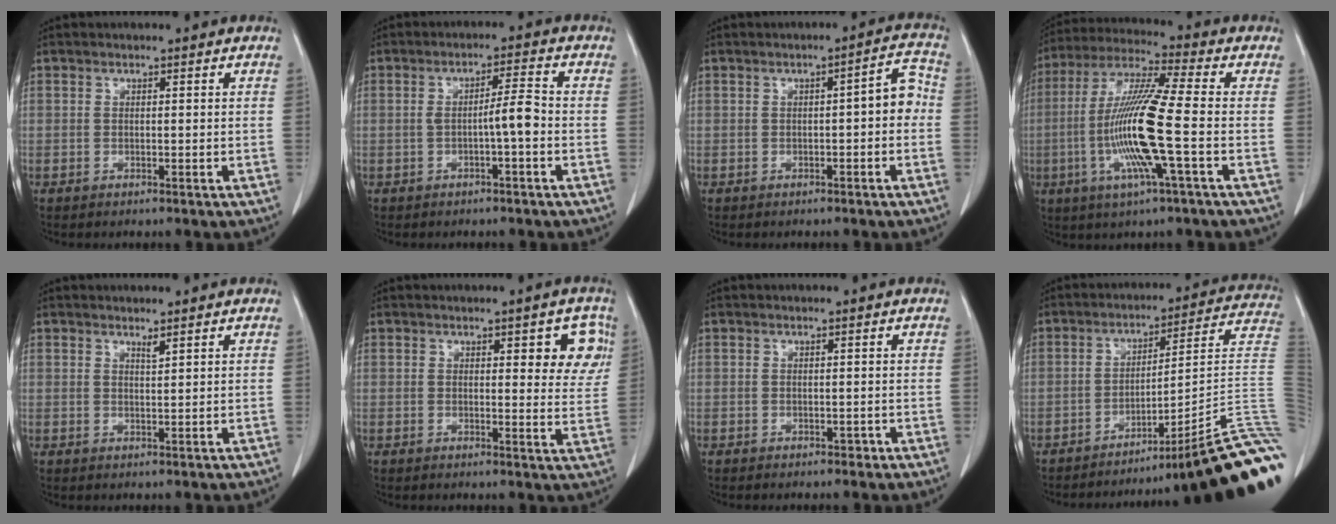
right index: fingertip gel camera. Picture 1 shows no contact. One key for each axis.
{"total": 3.9, "fx": -1.0, "fy": 0.0, "fz": 3.8, "tx": -0.059, "ty": 0.009, "tz": -0.014}
{"total": 4.5, "fx": -0.5, "fy": 1.1, "fz": 4.3, "tx": -0.050, "ty": 0.022, "tz": -0.008}
{"total": 14.3, "fx": -2.9, "fy": -0.2, "fz": 14.1, "tx": -0.290, "ty": -0.007, "tz": -0.064}
{"total": 0.9, "fx": 0.8, "fy": -0.1, "fz": 0.5, "tx": -0.012, "ty": -0.008, "tz": 0.016}
{"total": 6.3, "fx": 2.5, "fy": 2.2, "fz": 5.4, "tx": -0.043, "ty": -0.001, "tz": 0.023}
{"total": 0.8, "fx": -0.5, "fy": 0.4, "fz": 0.4, "tx": -0.005, "ty": 0.001, "tz": -0.007}
{"total": 23.4, "fx": -15.2, "fy": -0.5, "fz": 17.8, "tx": -0.104, "ty": 0.024, "tz": -0.209}